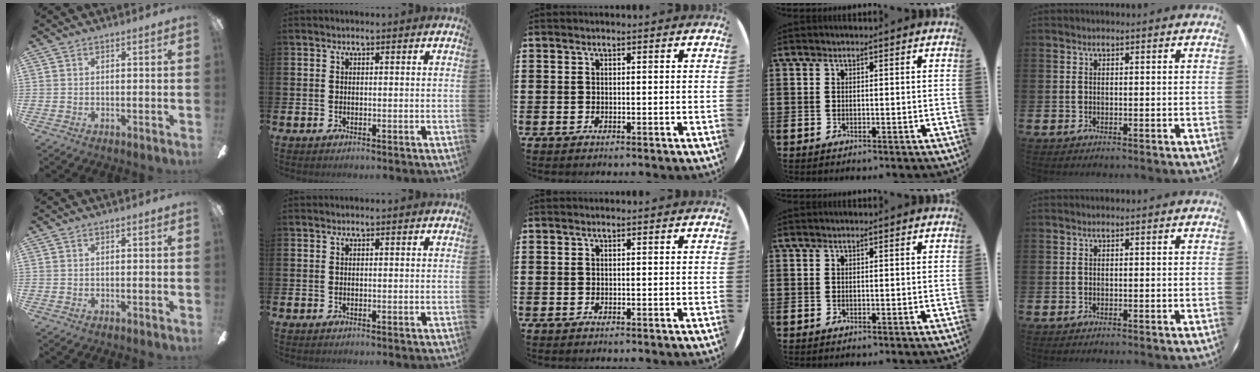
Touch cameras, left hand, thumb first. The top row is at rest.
{}